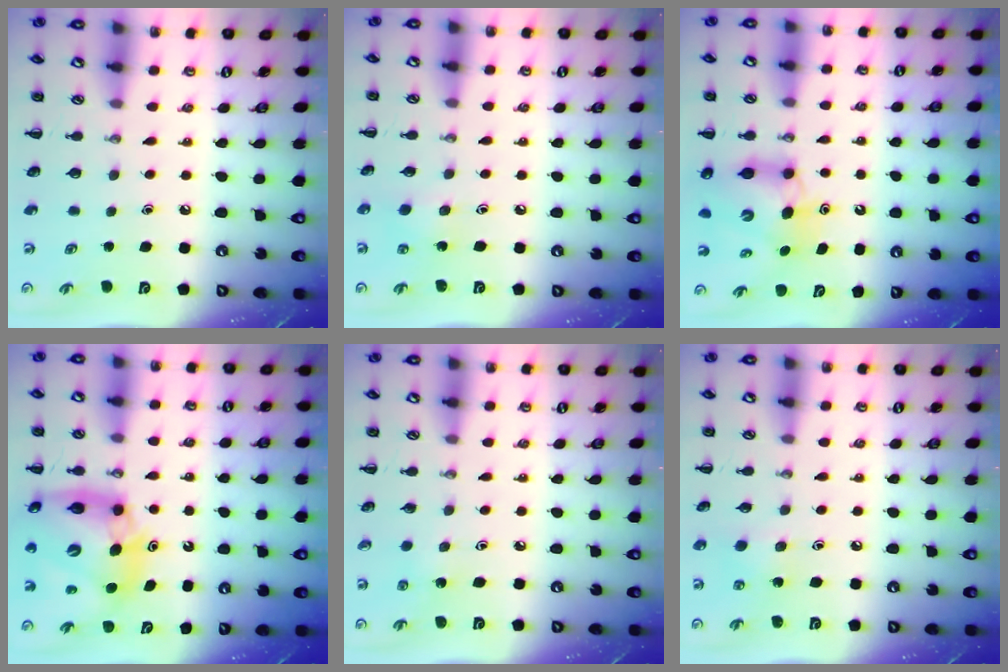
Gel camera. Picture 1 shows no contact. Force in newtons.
{"total": 3.4, "press": 3.3, "slide": 1.0}
{"total": 7.5, "press": 7.2, "slide": 1.9}
{"total": 14.1, "press": 13.5, "slide": 4.2}
{"total": 1.9, "press": 1.9, "slide": 0.4}
{"total": 3.4, "press": 3.3, "slide": 1.0}